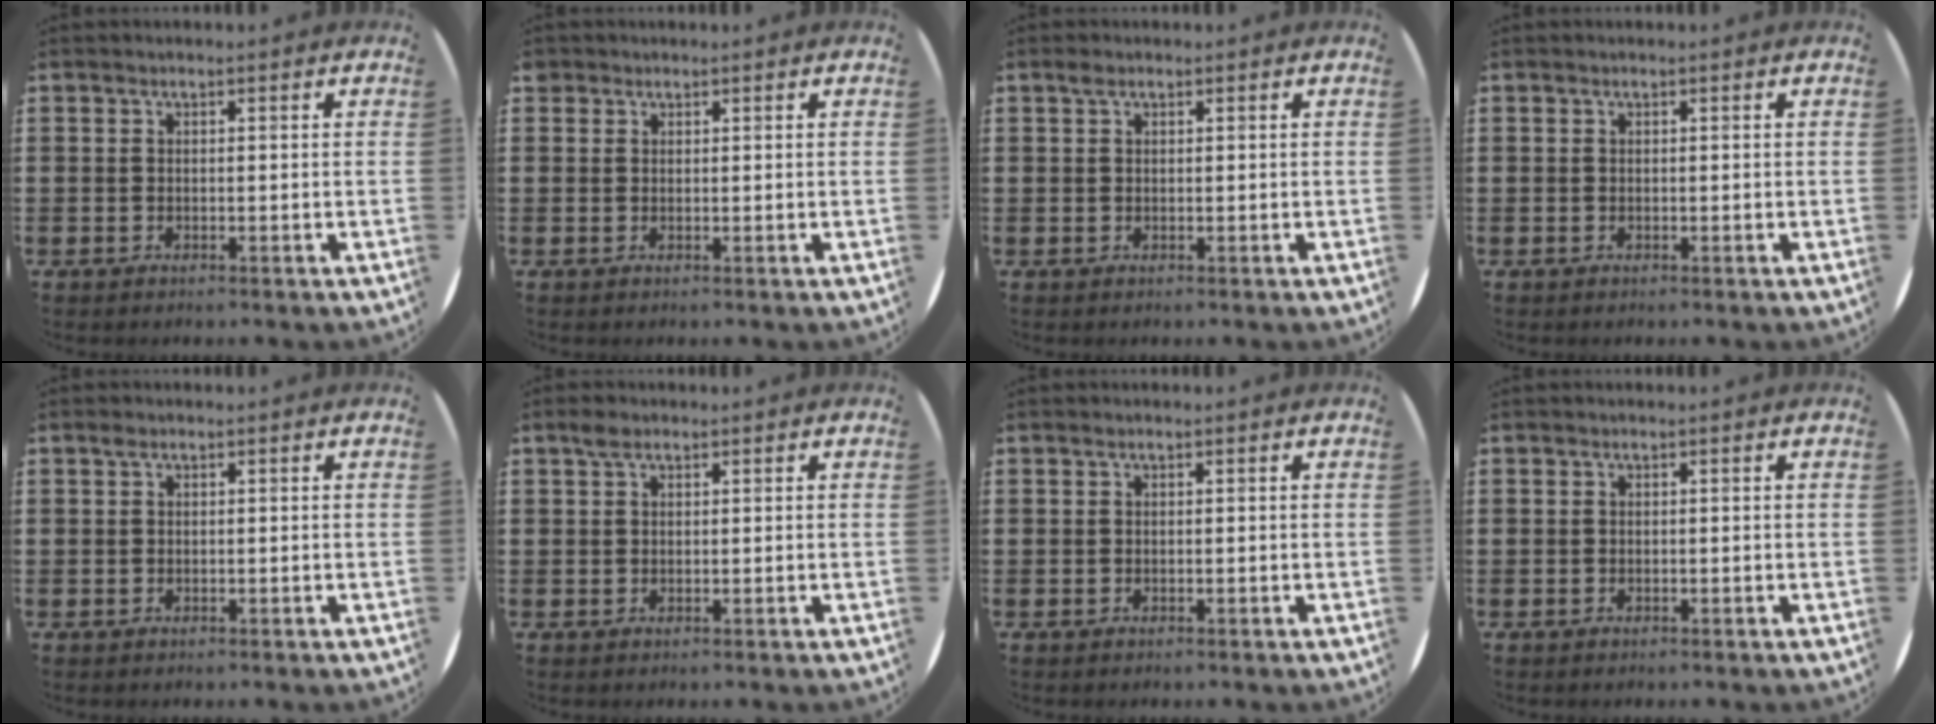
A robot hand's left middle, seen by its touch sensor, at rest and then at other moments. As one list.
[{"total": 0.8, "force": [0.7, 0.4, 0.0], "torque": [0.000, 0.003, 0.014]}, {"total": 0.9, "force": [0.6, 0.6, 0.4], "torque": [-0.001, 0.001, 0.009]}, {"total": 0.0}, {"total": 0.6, "force": [0.4, 0.4, 0.2], "torque": [0.002, -0.001, 0.006]}, {"total": 1.7, "force": [1.2, 1.0, 0.8], "torque": [-0.010, 0.002, 0.021]}, {"total": 0.0}, {"total": 0.0}]